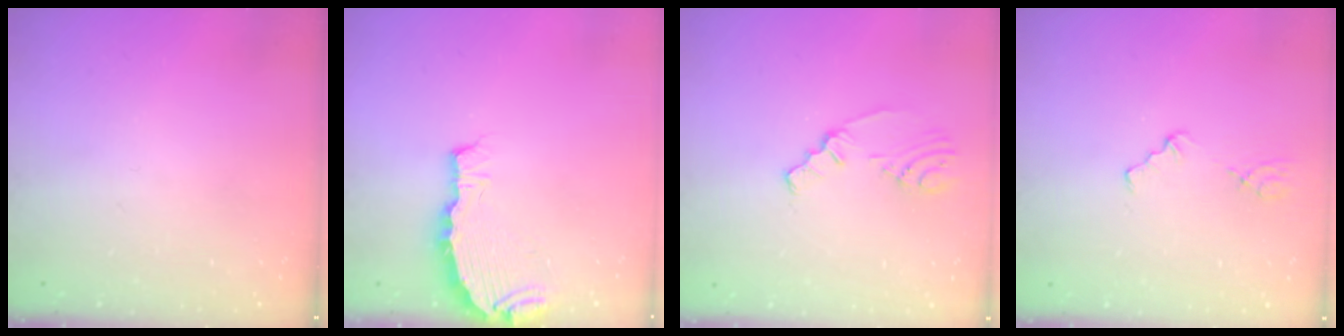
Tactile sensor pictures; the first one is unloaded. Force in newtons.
{"total": 5.0, "press": 4.9, "slide": 0.4}
{"total": 2.1, "press": 1.6, "slide": 1.3}
{"total": 1.2, "press": 1.2, "slide": 0.2}